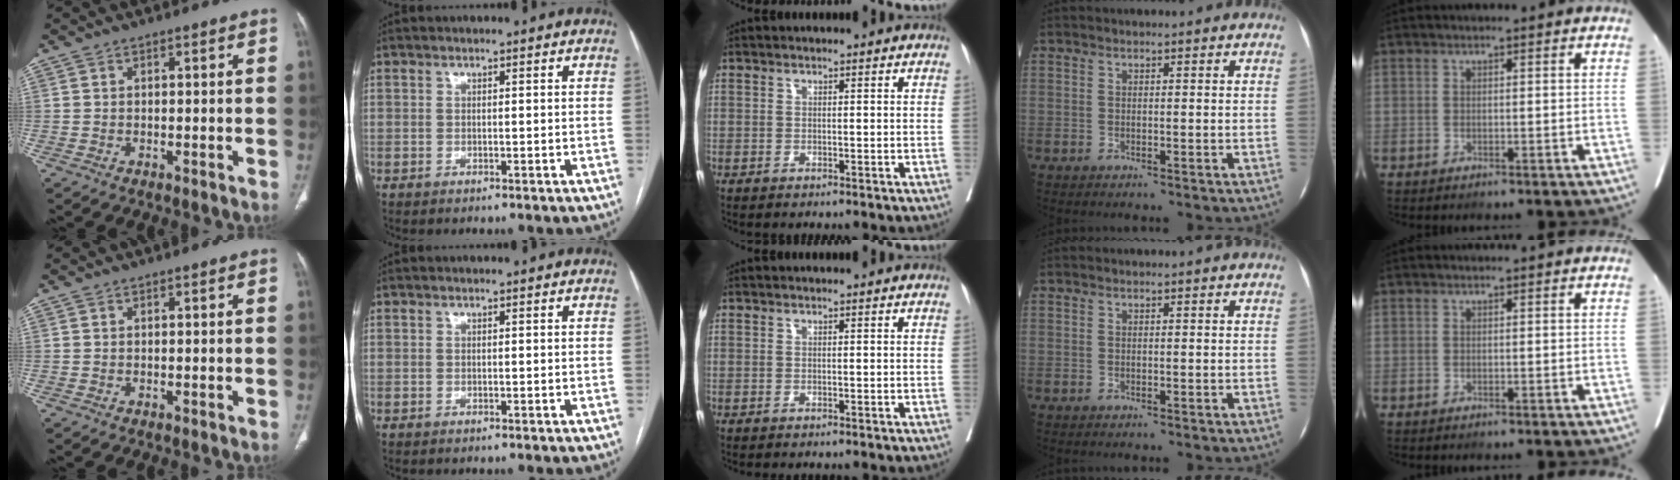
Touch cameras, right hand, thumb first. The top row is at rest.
{}